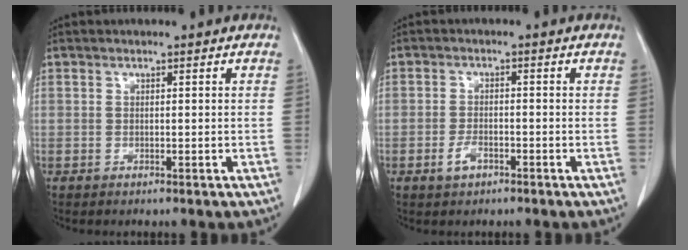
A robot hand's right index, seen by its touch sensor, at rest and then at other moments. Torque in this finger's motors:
{"motor_torque": [0.01, 0.00, -0.01, -0.01]}